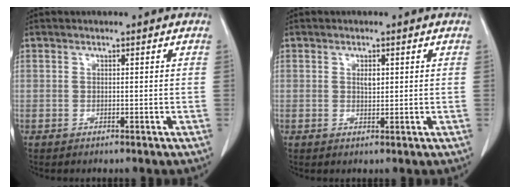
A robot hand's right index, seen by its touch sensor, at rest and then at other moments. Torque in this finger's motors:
{"motor_torque": [0.40, 0.03, 0.17, 0.00]}